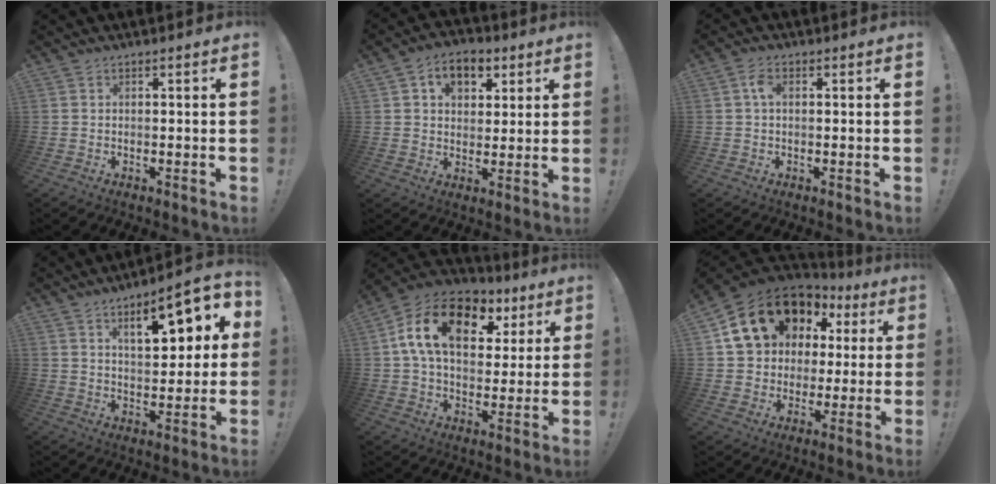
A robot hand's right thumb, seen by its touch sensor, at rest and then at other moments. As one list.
[{"total": 9.2, "force": [4.0, 6.8, 4.8], "torque": [-0.070, -0.006, 0.076]}, {"total": 3.2, "force": [0.6, 1.7, 2.7], "torque": [-0.047, 0.007, 0.008]}, {"total": 14.3, "force": [6.4, 5.2, 11.8], "torque": [-0.160, -0.027, 0.099]}, {"total": 18.1, "force": [6.7, 11.4, 12.4], "torque": [-0.202, -0.010, 0.120]}, {"total": 18.3, "force": [8.4, 13.7, 8.8], "torque": [-0.147, -0.032, 0.177]}]